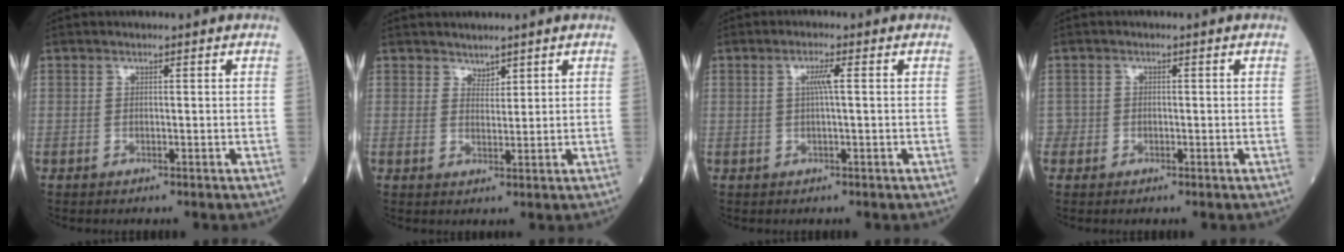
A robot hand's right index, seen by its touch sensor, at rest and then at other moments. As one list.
[{"total": 1.6, "force": [1.4, 0.6, 0.2], "torque": [-0.001, -0.001, 0.026]}, {"total": 2.1, "force": [0.3, -0.2, 2.1], "torque": [-0.039, 0.002, 0.004]}, {"total": 1.2, "force": [-0.5, 1.1, -0.1], "torque": [0.006, 0.006, -0.012]}]